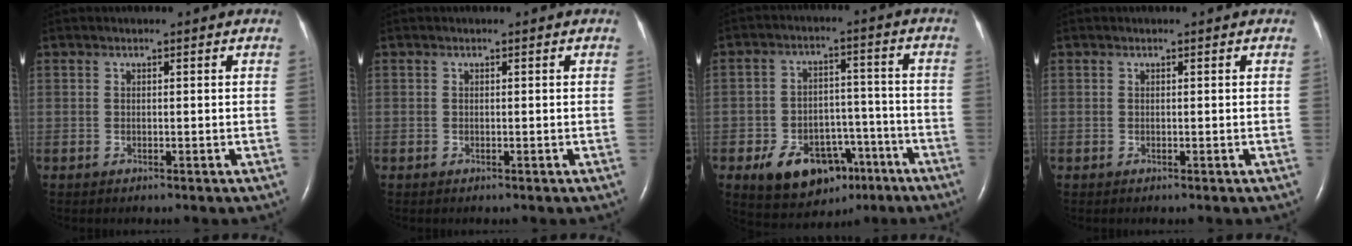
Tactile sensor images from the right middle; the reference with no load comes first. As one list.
[{"total": 0.0}, {"total": 12.6, "force": [-6.9, 7.8, 7.2], "torque": [-0.107, 0.018, -0.095]}, {"total": 0.0}]